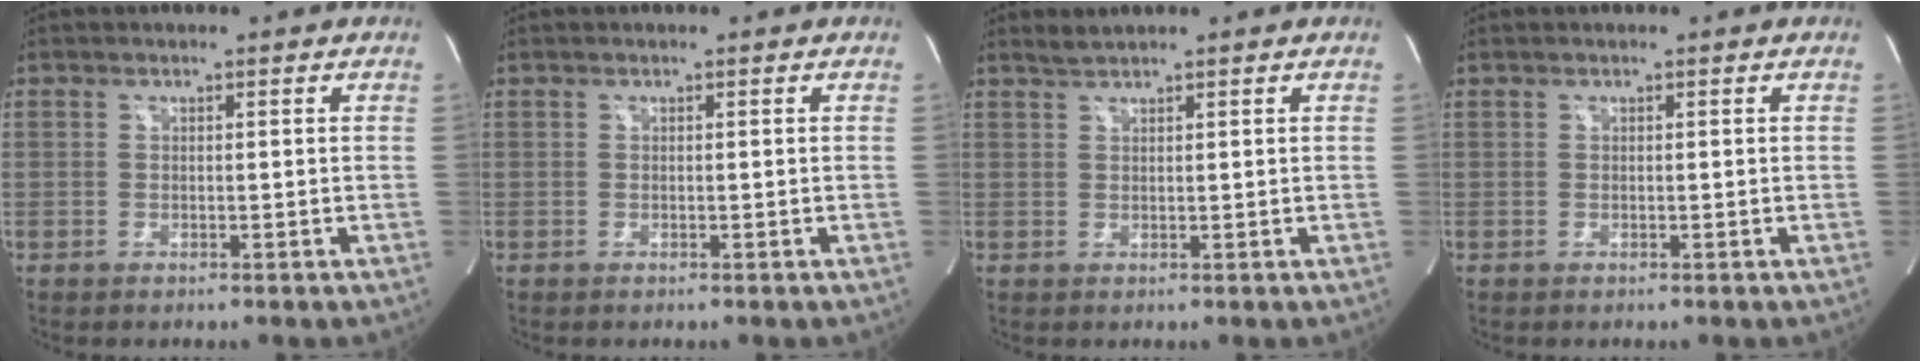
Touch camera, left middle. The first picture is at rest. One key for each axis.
{"total": 0.0}
{"total": 1.3, "fx": 1.3, "fy": -0.3, "fz": 0.2, "tx": -0.010, "ty": 0.004, "tz": 0.030}
{"total": 0.0}